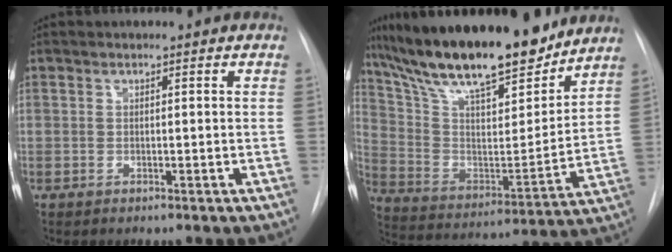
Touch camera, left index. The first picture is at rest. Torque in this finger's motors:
{"motor_torque": [0.64, -0.83, 1.05, 0.21]}